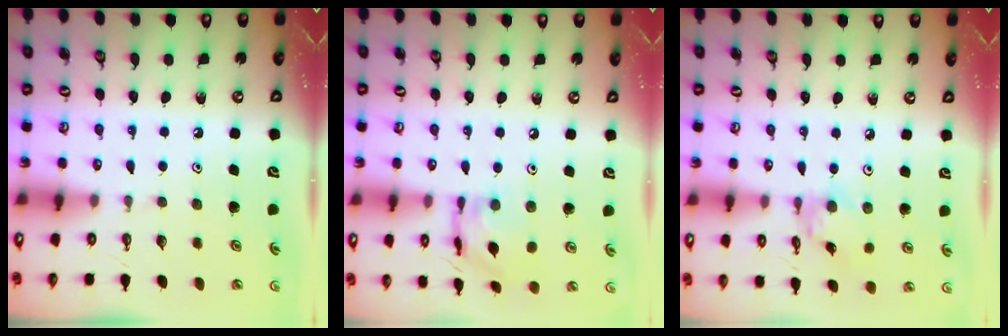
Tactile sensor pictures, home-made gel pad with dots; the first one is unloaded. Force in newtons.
{"total": 12.0, "press": 12.0, "slide": 0.9}
{"total": 3.4, "press": 3.4, "slide": 0.2}